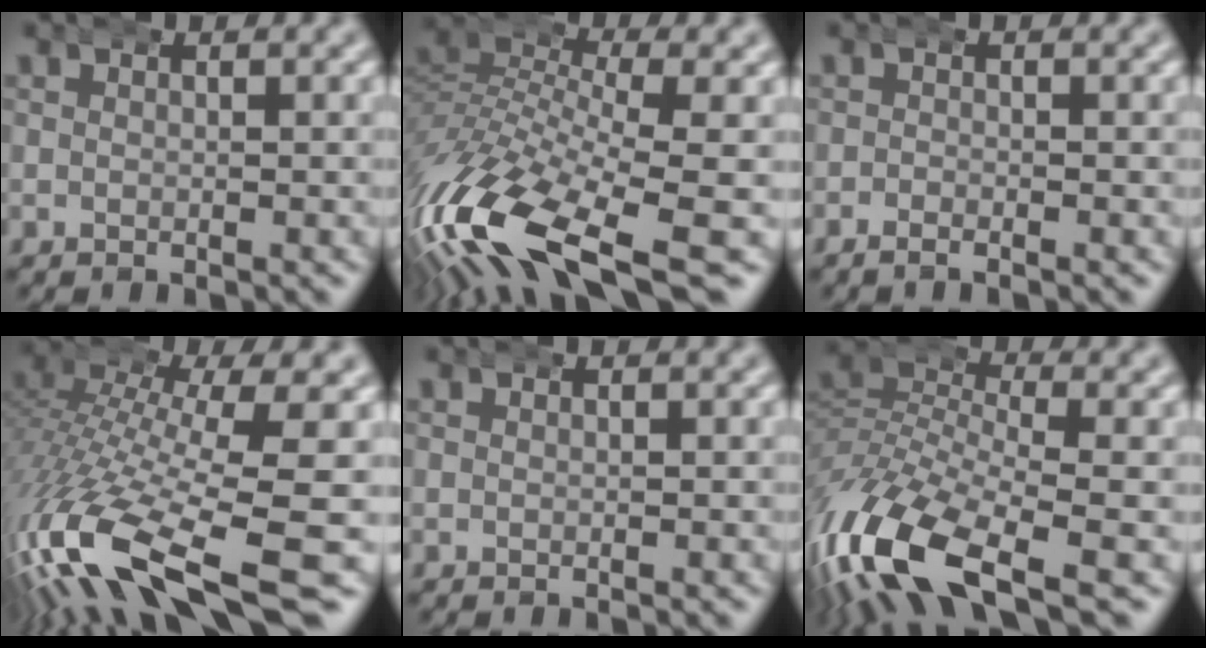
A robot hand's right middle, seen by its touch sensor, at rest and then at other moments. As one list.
[{"total": 10.5, "force": [-5.1, 5.0, 7.8], "torque": [-0.180, -0.041, -0.066]}, {"total": 1.0, "force": [-0.9, 0.2, 0.3], "torque": [-0.006, 0.002, -0.020]}, {"total": 12.0, "force": [-6.2, 4.9, 9.1], "torque": [-0.207, -0.047, -0.076]}, {"total": 0.0}, {"total": 9.4, "force": [-4.1, 5.1, 6.7], "torque": [-0.169, -0.042, -0.053]}]